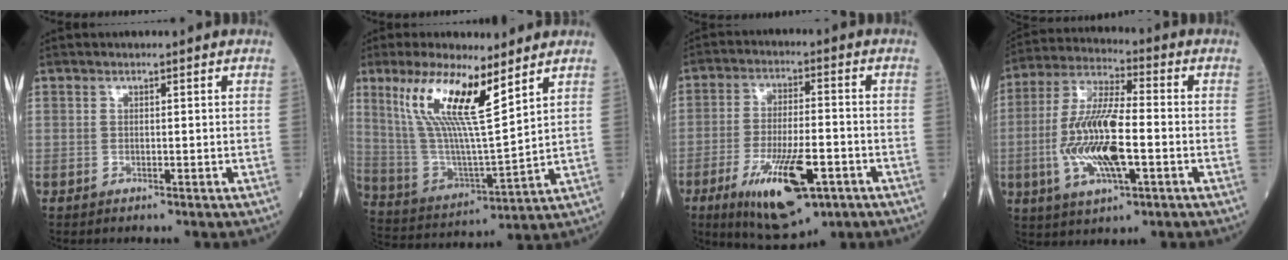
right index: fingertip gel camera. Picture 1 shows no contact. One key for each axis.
{"total": 14.6, "fx": 8.1, "fy": 2.0, "fz": 12.0, "tx": -0.252, "ty": 0.003, "tz": 0.157}
{"total": 14.0, "fx": -6.3, "fy": 4.1, "fz": 11.9, "tx": -0.217, "ty": -0.019, "tz": -0.094}
{"total": 14.0, "fx": -2.9, "fy": 3.5, "fz": 13.3, "tx": -0.275, "ty": -0.001, "tz": -0.051}